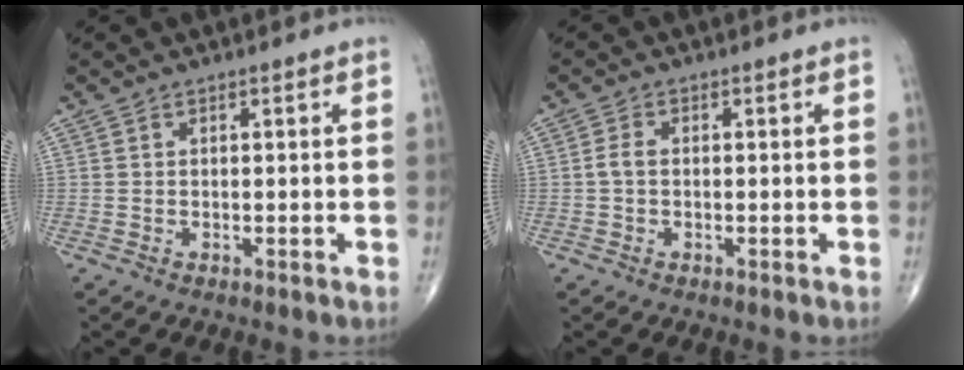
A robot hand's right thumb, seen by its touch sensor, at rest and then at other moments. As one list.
[{"total": 2.0, "force": [-0.2, 1.3, 1.5], "torque": [-0.030, 0.004, -0.009]}]